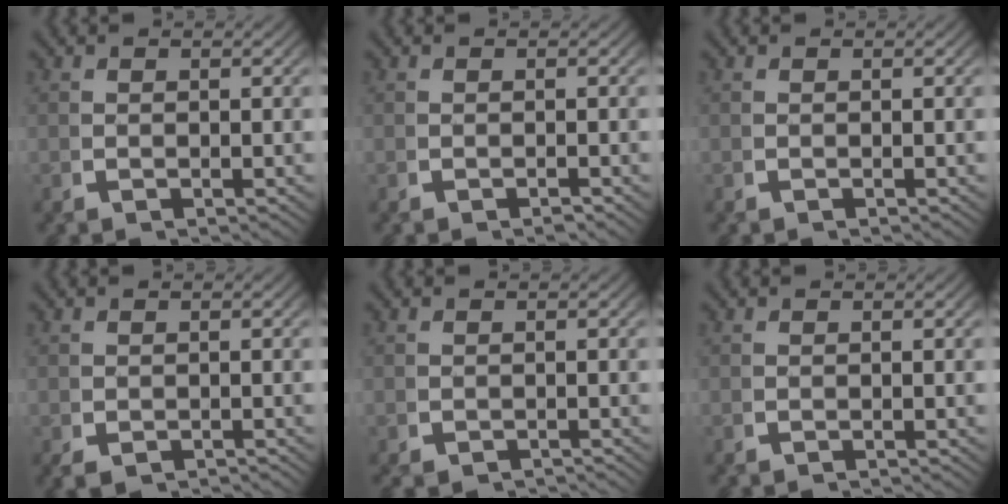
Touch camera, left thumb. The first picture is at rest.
{"total": 0.6, "force": [-0.6, 0.0, 0.0], "torque": [0.000, 0.000, -0.010]}
{"total": 0.0}
{"total": 1.4, "force": [-1.1, 0.7, 0.5], "torque": [-0.010, -0.004, -0.018]}
{"total": 1.5, "force": [-1.4, 0.5, 0.1], "torque": [-0.001, -0.004, -0.022]}
{"total": 0.5, "force": [-0.5, 0.0, -0.1], "torque": [0.001, 0.000, -0.008]}